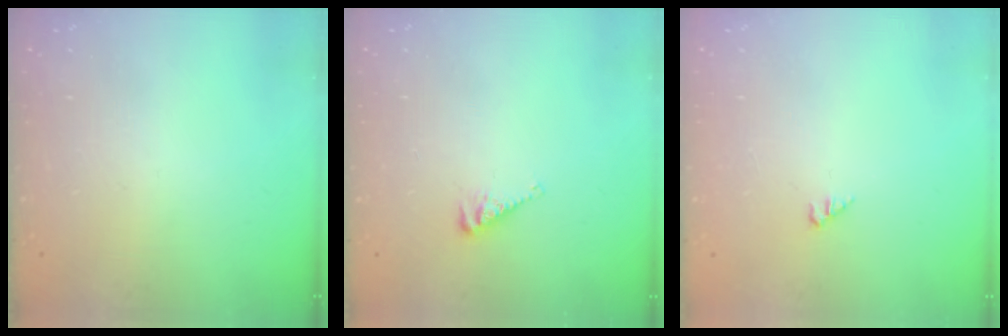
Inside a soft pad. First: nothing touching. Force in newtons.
{"total": 4.1, "press": 4.1, "slide": 0.5}
{"total": 1.6, "press": 1.6, "slide": 0.2}